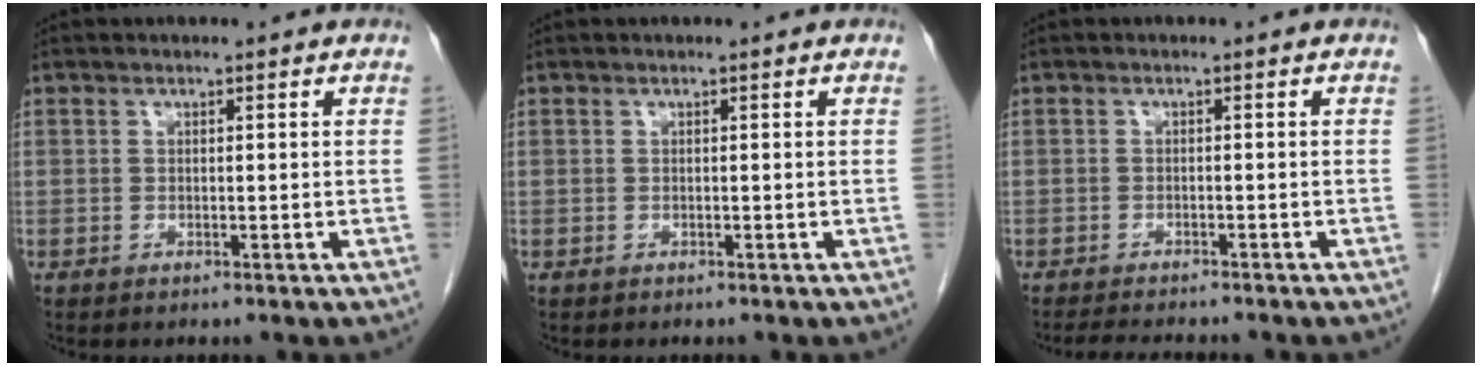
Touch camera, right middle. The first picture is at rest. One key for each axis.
{"total": 0.0}
{"total": 5.8, "fx": -5.2, "fy": 0.9, "fz": 2.4, "tx": -0.034, "ty": -0.010, "tz": -0.075}